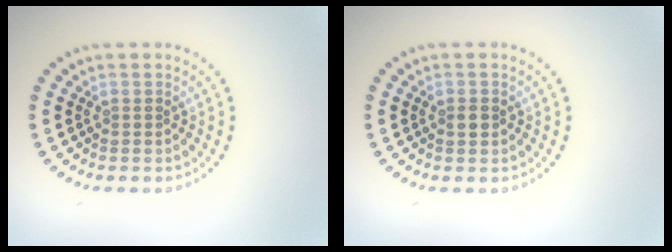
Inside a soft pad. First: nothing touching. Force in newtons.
{"total": 1.0, "press": 1.0, "slide": 0.0}